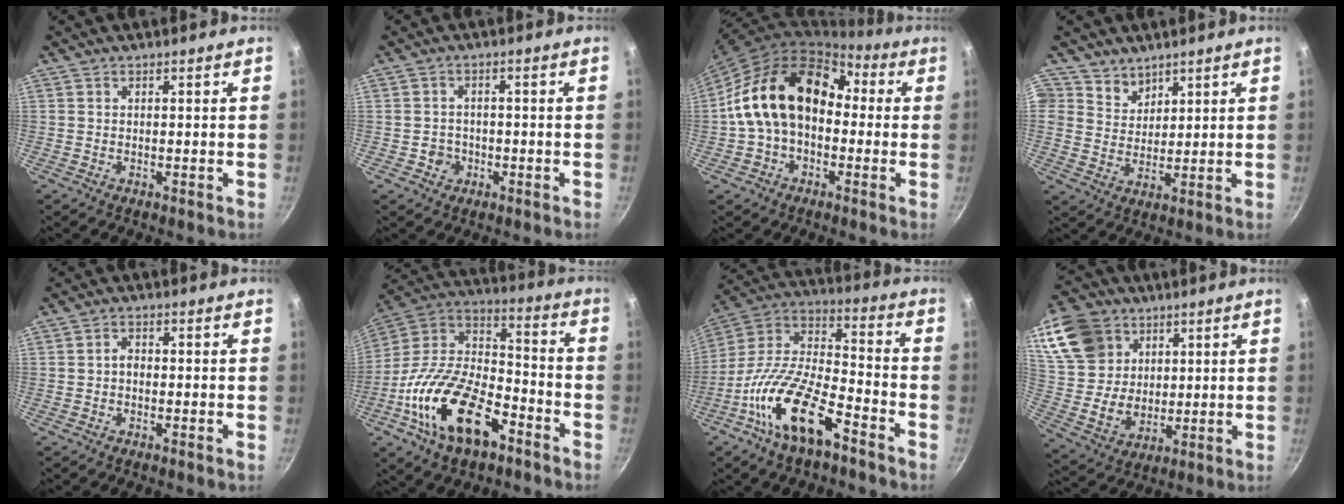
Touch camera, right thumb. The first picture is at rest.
{"total": 3.0, "force": [-1.1, 2.6, 0.7], "torque": [0.006, 0.009, -0.015]}
{"total": 18.2, "force": [0.6, 12.8, 13.0], "torque": [-0.193, 0.055, -0.002]}
{"total": 4.7, "force": [3.5, 3.2, 0.2], "torque": [0.020, -0.018, 0.062]}
{"total": 1.5, "force": [-0.6, 0.9, 1.1], "torque": [-0.017, 0.011, -0.013]}
{"total": 24.1, "force": [-11.1, 12.8, 17.2], "torque": [-0.284, 0.066, -0.212]}
{"total": 20.0, "force": [-10.5, 7.9, 15.0], "torque": [-0.266, 0.066, -0.217]}
{"total": 19.0, "force": [8.2, 14.9, 8.6], "torque": [-0.160, -0.015, 0.169]}